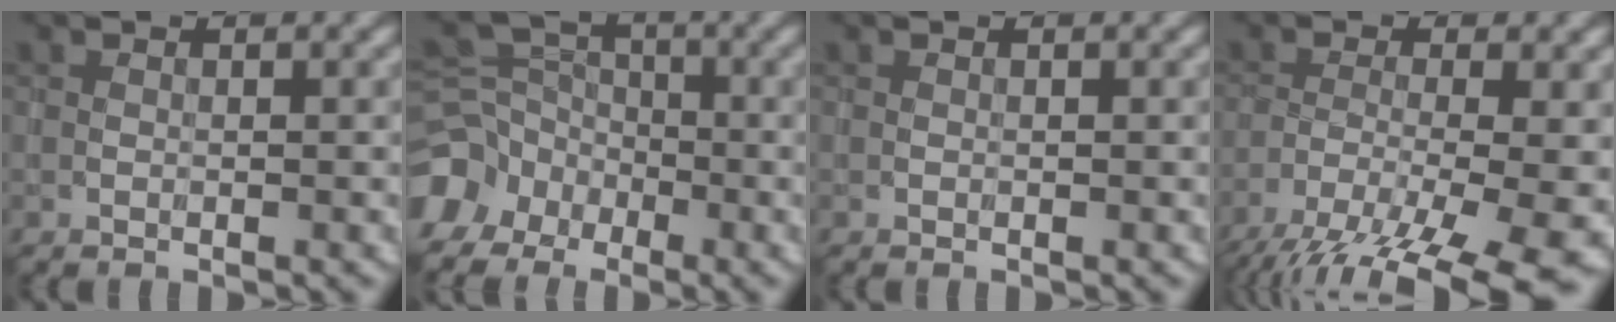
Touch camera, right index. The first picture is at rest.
{"total": 7.3, "force": [-4.3, 5.7, 1.4], "torque": [-0.014, -0.011, -0.083]}
{"total": 0.0}
{"total": 12.1, "force": [-7.9, 3.2, 8.6], "torque": [-0.162, -0.027, -0.115]}